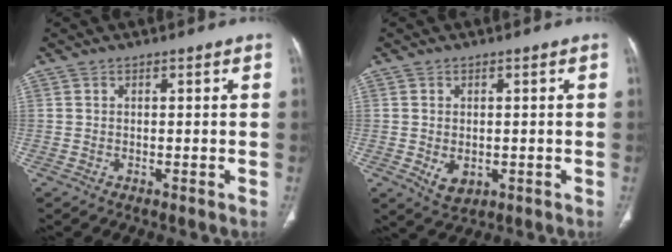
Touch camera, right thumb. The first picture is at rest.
{"total": 4.0, "force": [-0.7, 2.8, 2.8], "torque": [-0.040, -0.005, 0.001]}